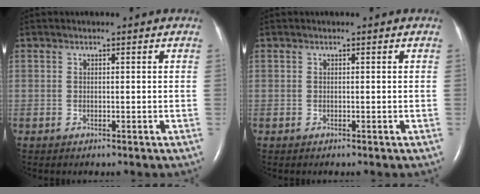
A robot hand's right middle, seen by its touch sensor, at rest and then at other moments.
{"total": 0.0}